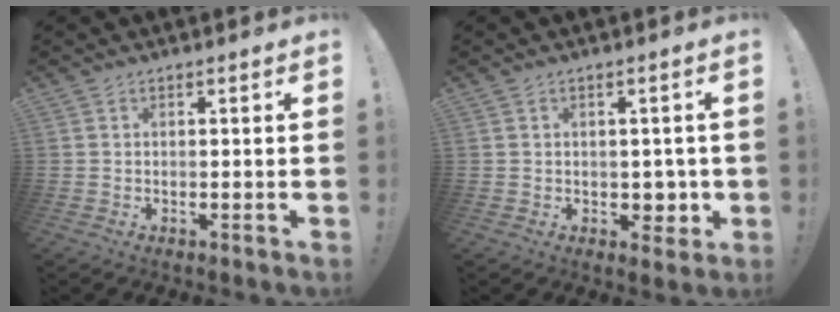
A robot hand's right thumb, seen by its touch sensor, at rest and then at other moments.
{"total": 4.0, "force": [0.0, 3.6, 1.8], "torque": [-0.007, -0.002, 0.002]}